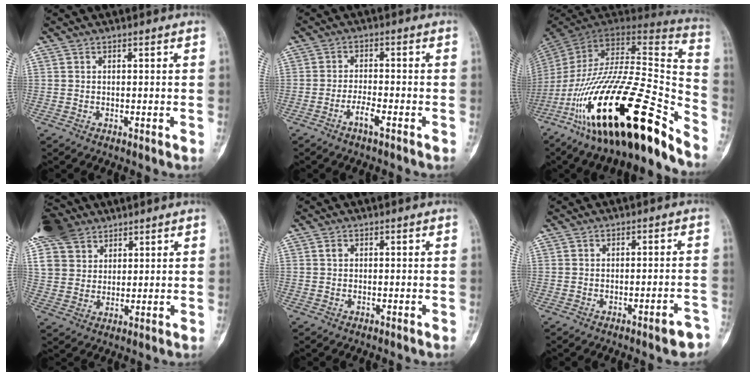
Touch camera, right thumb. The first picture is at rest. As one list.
[{"total": 3.4, "force": [-2.2, 0.6, 2.6], "torque": [-0.053, 0.015, -0.043]}, {"total": 32.8, "force": [-20.4, 8.7, 24.1], "torque": [-0.371, 0.070, -0.342]}, {"total": 12.4, "force": [7.9, 8.3, 4.8], "torque": [-0.084, -0.004, 0.155]}, {"total": 0.6, "force": [0.0, 0.4, 0.4], "torque": [-0.006, 0.001, -0.002]}, {"total": 3.5, "force": [-2.5, 0.7, 2.4], "torque": [-0.022, 0.018, -0.031]}]